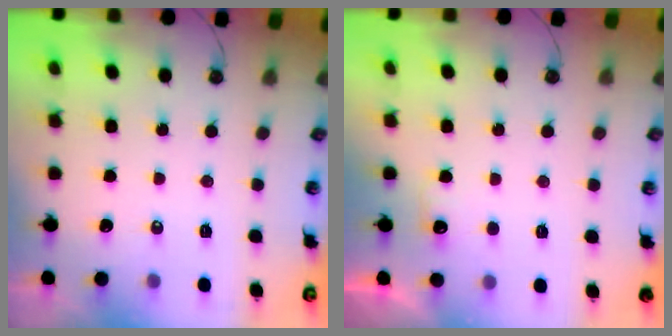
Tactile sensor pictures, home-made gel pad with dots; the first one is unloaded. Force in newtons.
{"total": 4.1, "press": 3.9, "slide": 1.0}